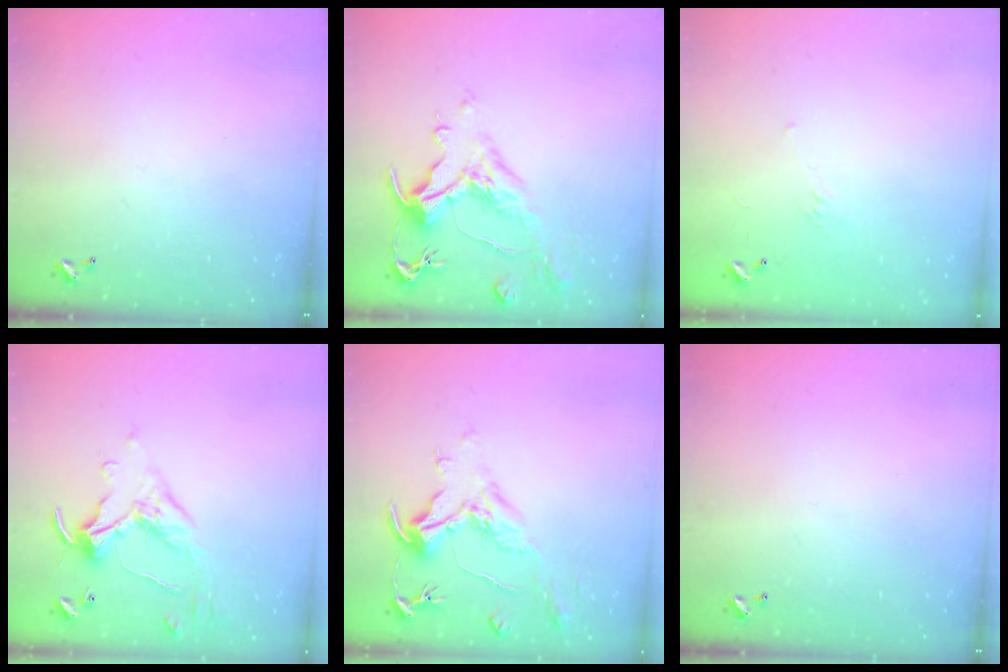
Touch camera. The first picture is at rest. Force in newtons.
{"total": 1.8, "press": 1.1, "slide": 1.4}
{"total": 6.1, "press": 6.1, "slide": 0.9}
{"total": 1.5, "press": 1.5, "slide": 0.2}
{"total": 2.3, "press": 1.8, "slide": 1.3}
{"total": 0.0}